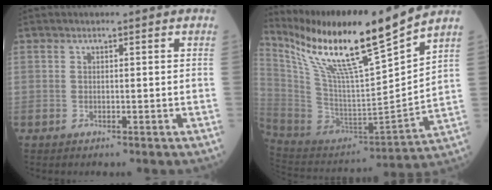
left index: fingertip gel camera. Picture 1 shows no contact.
{"total": 19.3, "force": [15.0, -0.4, 12.2], "torque": [-0.225, -0.017, 0.280]}